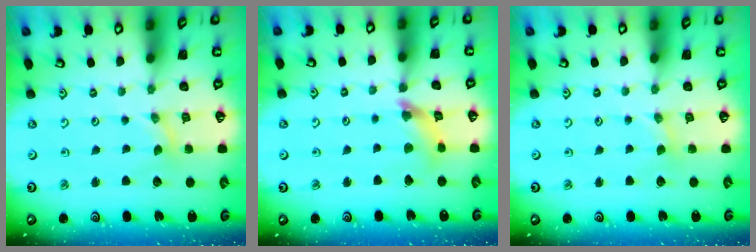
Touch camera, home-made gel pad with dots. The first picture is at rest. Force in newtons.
{"total": 7.1, "press": 7.1, "slide": 0.7}
{"total": 1.0, "press": 1.0, "slide": 0.2}